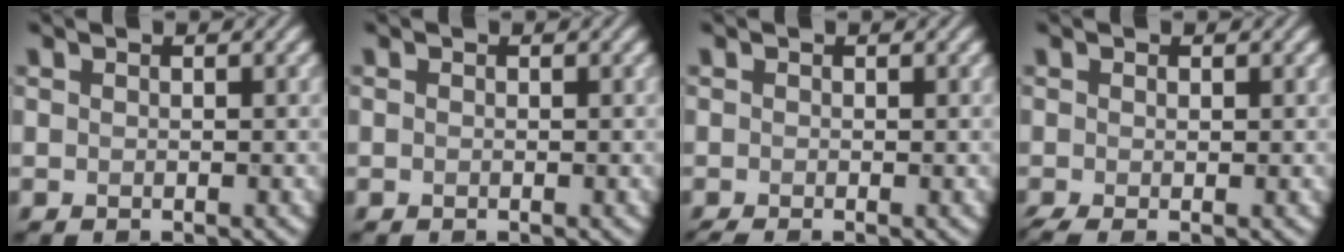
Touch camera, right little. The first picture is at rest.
{"total": 0.0}
{"total": 0.9, "force": [-0.7, 0.1, 0.6], "torque": [-0.013, -0.009, -0.017]}
{"total": 1.7, "force": [-0.5, 0.4, 1.6], "torque": [-0.032, -0.006, -0.011]}